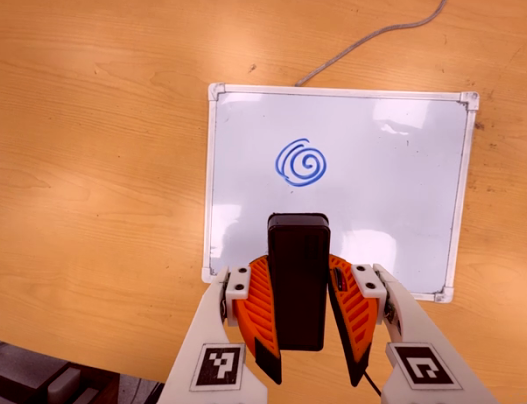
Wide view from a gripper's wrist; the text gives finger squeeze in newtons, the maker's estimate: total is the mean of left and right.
{"total": 11.0, "left": 8.5, "right": 13.4}